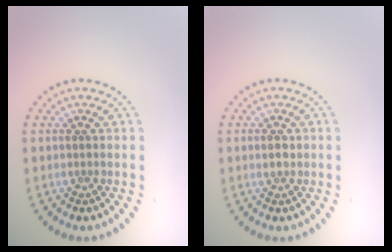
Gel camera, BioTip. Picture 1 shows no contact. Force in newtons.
{"total": 1.1, "press": 1.1, "slide": 0.3}